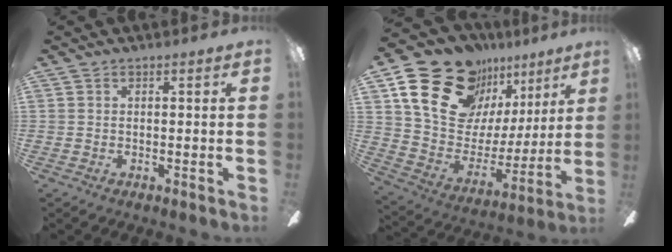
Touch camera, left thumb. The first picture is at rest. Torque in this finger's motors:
{"motor_torque": [2.45, 2.56, 1.36, -1.41, 0.11]}